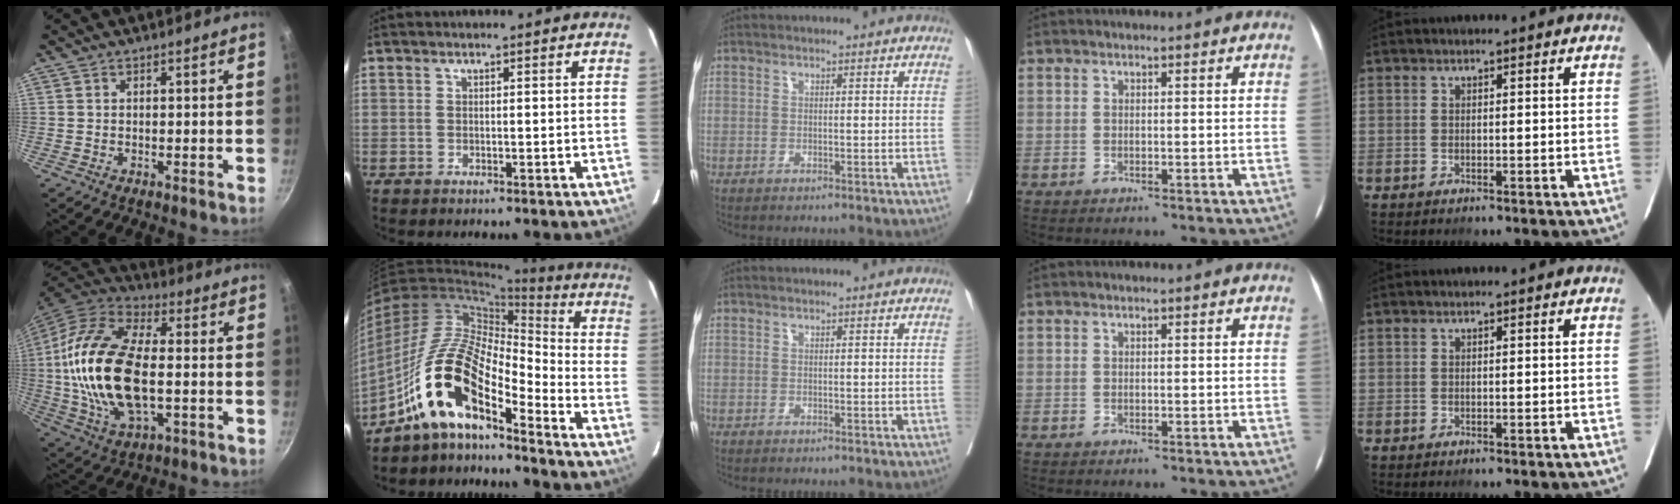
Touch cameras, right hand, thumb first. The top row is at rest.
{"thumb": {"total": 24.4, "force": [-1.2, 12.0, 21.2], "torque": [-0.438, 0.007, -0.022]}, "index": {"total": 12.9, "force": [-8.4, 3.7, 9.1], "torque": [-0.187, 0.038, -0.155]}}